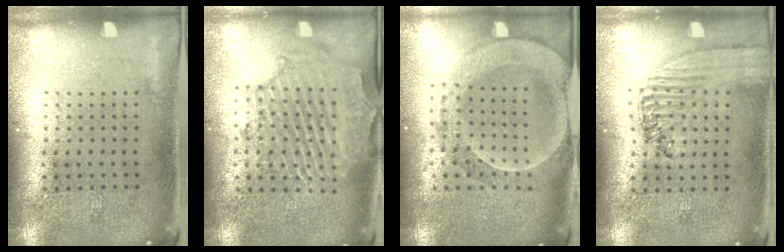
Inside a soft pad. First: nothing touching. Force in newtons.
{"total": 2.3, "press": 2.1, "slide": 0.7}
{"total": 2.2, "press": 2.0, "slide": 0.9}
{"total": 1.5, "press": 1.4, "slide": 0.6}